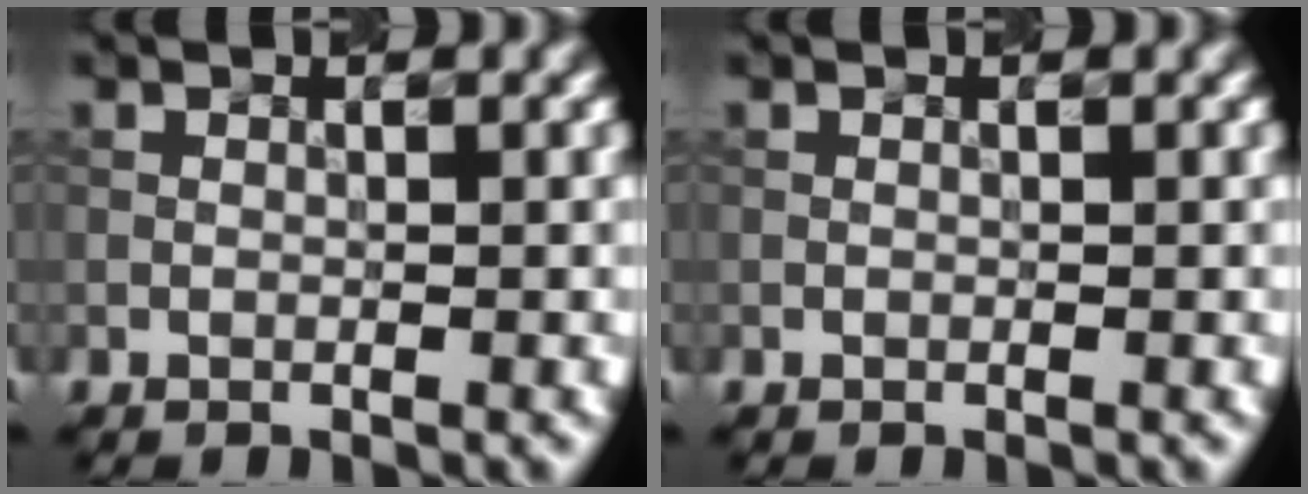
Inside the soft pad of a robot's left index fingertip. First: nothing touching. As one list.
[{"total": 0.0}]